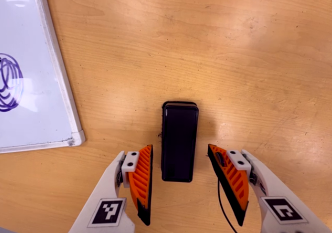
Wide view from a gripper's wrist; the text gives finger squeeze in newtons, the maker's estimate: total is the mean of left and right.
{"total": 0.0}